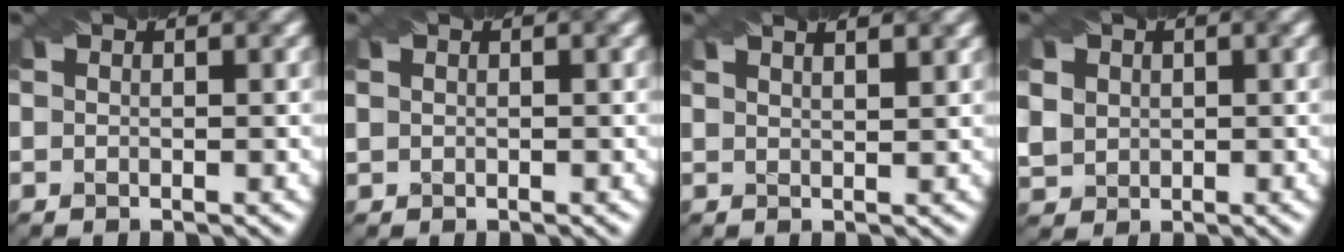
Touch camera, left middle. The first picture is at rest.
{"total": 0.5, "force": [0.3, 0.4, 0.2], "torque": [-0.004, 0.002, 0.009]}
{"total": 4.8, "force": [3.2, 2.1, 2.9], "torque": [-0.015, 0.037, 0.013]}
{"total": 3.9, "force": [1.3, 3.4, 1.4], "torque": [-0.058, 0.012, 0.032]}